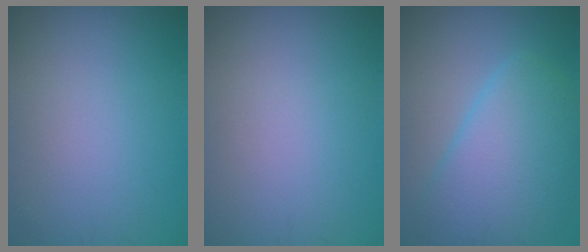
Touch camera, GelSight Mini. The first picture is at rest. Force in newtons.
{"total": 0.0}
{"total": 7.0, "press": 7.0, "slide": 0.4}